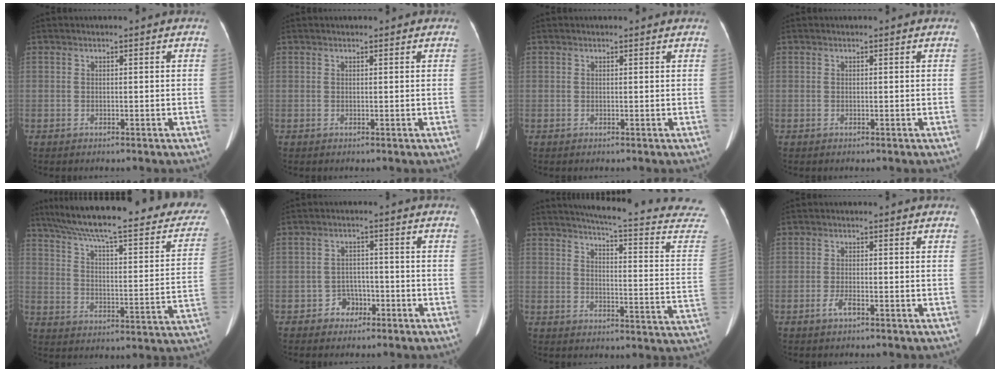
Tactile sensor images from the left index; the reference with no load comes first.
{"total": 1.5, "force": [1.3, 0.5, 0.7], "torque": [-0.008, 0.018, 0.015]}
{"total": 1.1, "force": [1.0, 0.2, 0.1], "torque": [-0.009, 0.007, 0.011]}
{"total": 0.0}
{"total": 33.0, "force": [26.2, 6.5, 18.9], "torque": [-0.277, -0.010, 0.336]}
{"total": 3.2, "force": [-1.8, 2.5, 0.9], "torque": [-0.010, 0.011, -0.028]}
{"total": 22.6, "force": [20.7, 1.4, 9.0], "torque": [-0.115, -0.085, 0.228]}
{"total": 1.7, "force": [-1.0, 0.3, 1.4], "torque": [-0.031, -0.001, -0.019]}